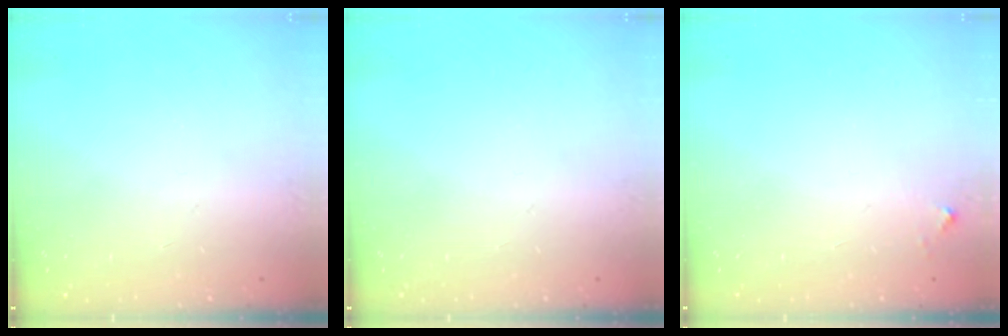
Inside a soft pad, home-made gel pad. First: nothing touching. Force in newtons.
{"total": 0.0}
{"total": 2.8, "press": 2.8, "slide": 0.2}